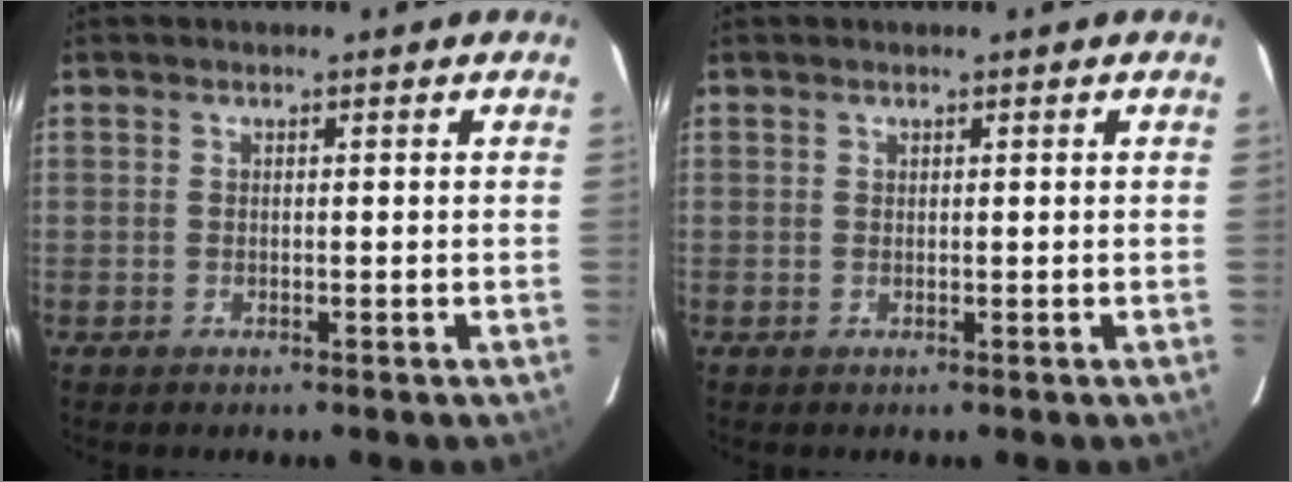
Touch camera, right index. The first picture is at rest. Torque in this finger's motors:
{"motor_torque": [0.07, 0.04, 0.03, 0.01]}